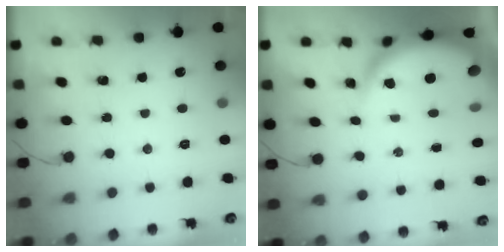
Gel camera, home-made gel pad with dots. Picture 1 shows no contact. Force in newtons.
{"total": 6.9, "press": 6.9, "slide": 0.5}